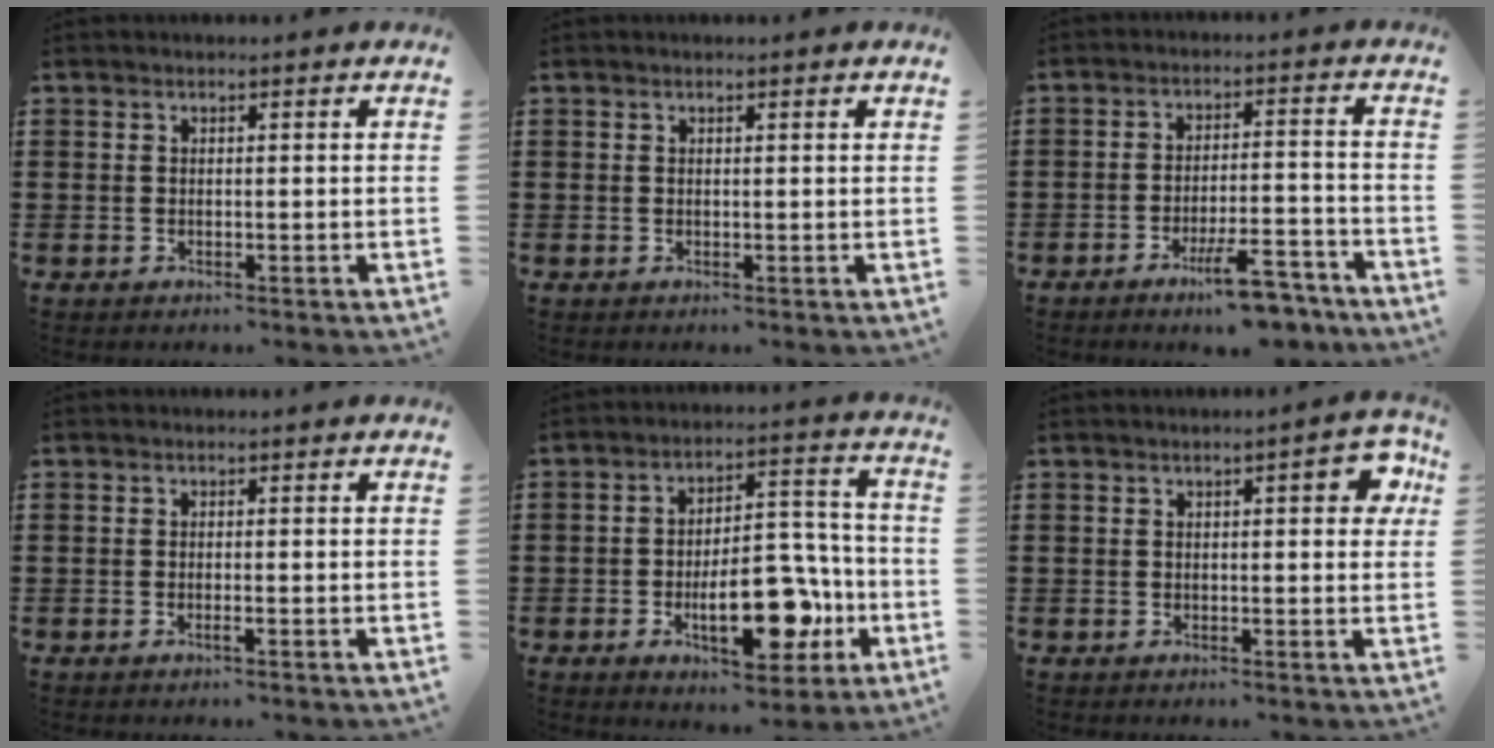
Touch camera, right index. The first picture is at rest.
{"total": 0.0}
{"total": 8.3, "force": [-6.2, 1.4, 5.4], "torque": [-0.085, 0.009, -0.110]}
{"total": 0.8, "force": [-0.3, 0.0, 0.7], "torque": [-0.012, -0.003, -0.006]}
{"total": 14.2, "force": [-4.7, 6.9, 11.5], "torque": [-0.155, -0.001, -0.077]}
{"total": 4.4, "force": [1.2, 1.2, 4.1], "torque": [-0.056, -0.001, 0.012]}